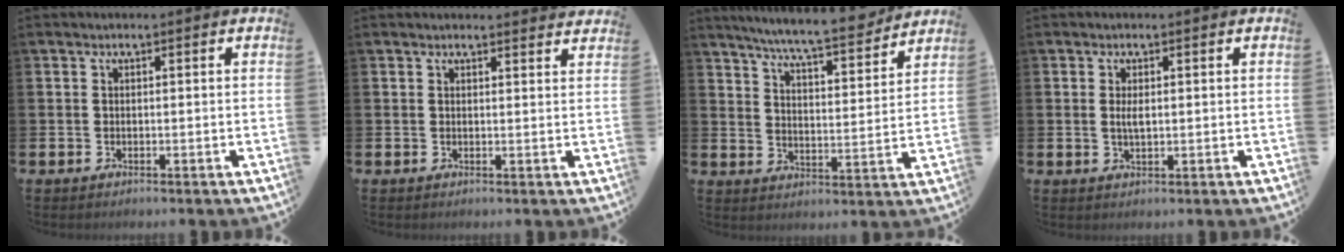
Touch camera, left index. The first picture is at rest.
{"total": 1.7, "force": [1.7, 0.2, -0.1], "torque": [0.014, -0.012, 0.028]}
{"total": 7.8, "force": [7.3, 0.1, 2.7], "torque": [-0.073, -0.049, 0.125]}
{"total": 1.9, "force": [0.2, 0.7, 1.7], "torque": [-0.033, 0.001, 0.001]}